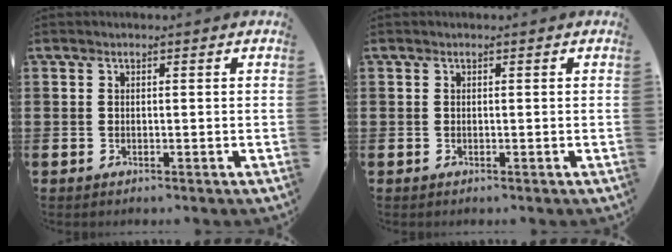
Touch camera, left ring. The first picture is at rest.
{"total": 0.0}